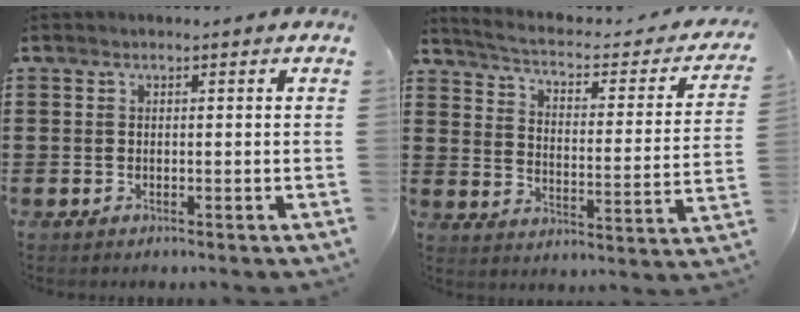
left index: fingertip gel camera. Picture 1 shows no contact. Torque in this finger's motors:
{"motor_torque": [1.32, -0.82, 0.10, -0.01]}